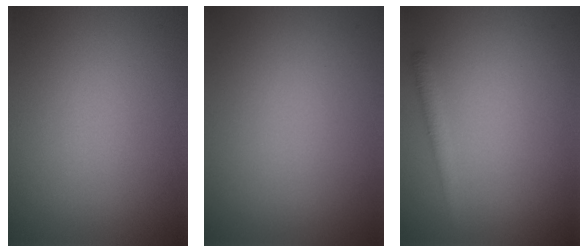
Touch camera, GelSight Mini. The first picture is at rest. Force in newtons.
{"total": 0.0}
{"total": 1.4, "press": 1.4, "slide": 0.1}